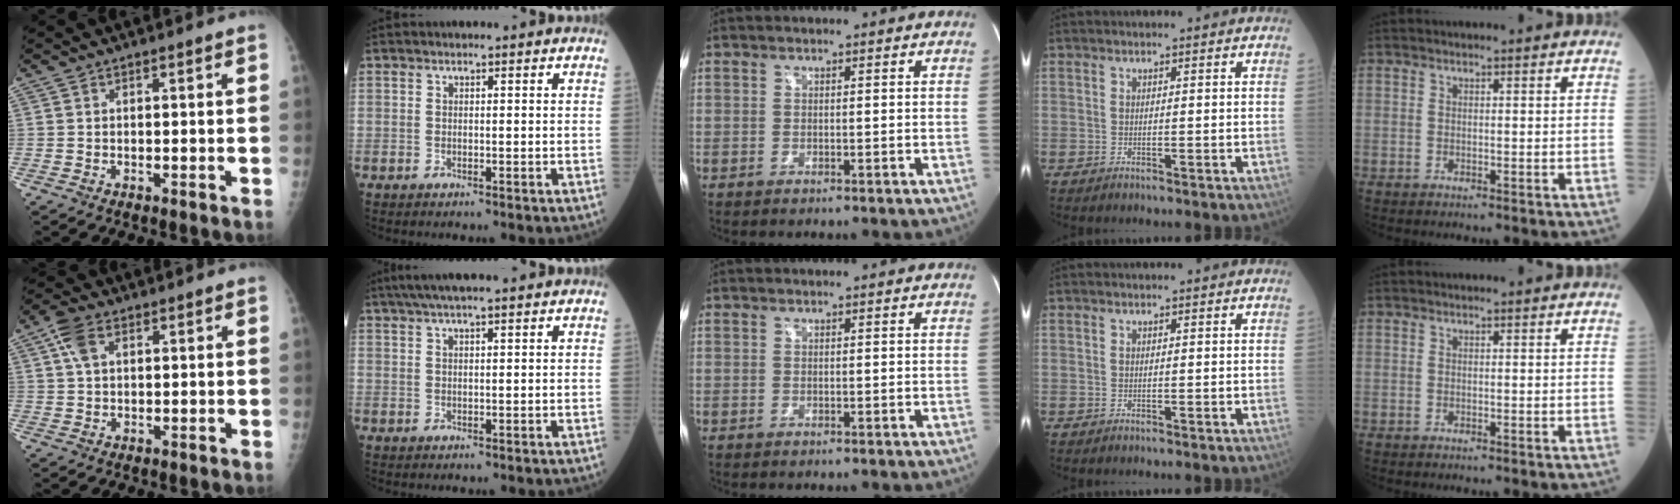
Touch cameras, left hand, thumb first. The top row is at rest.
{"thumb": {"total": 4.7, "force": [1.9, 2.8, 3.4], "torque": [-0.066, 0.009, 0.035]}, "index": {"total": 6.9, "force": [5.4, 0.0, 4.2], "torque": [-0.066, 0.037, 0.088]}}